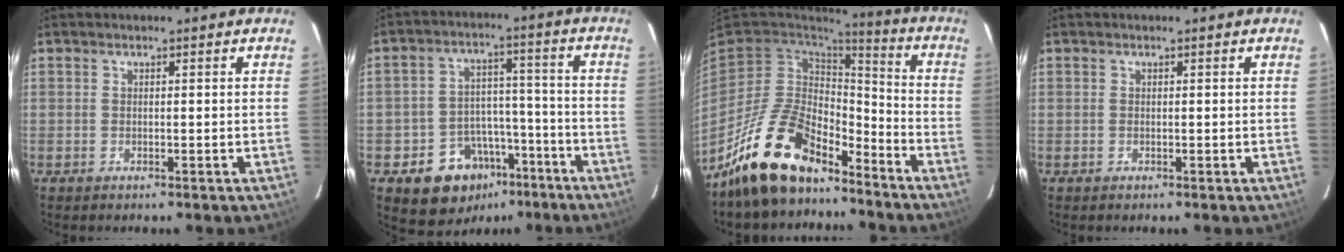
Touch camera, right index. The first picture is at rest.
{"total": 12.6, "force": [-7.6, 9.1, 4.4], "torque": [-0.094, 0.037, -0.092]}
{"total": 17.8, "force": [-13.4, 7.9, 8.7], "torque": [-0.187, 0.003, -0.225]}
{"total": 0.0}